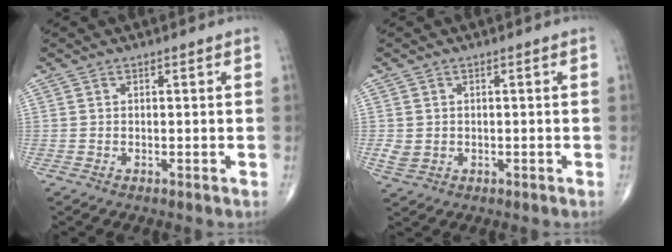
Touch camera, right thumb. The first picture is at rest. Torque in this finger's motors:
{"motor_torque": [-0.21, 0.22, -0.10, 0.00, -0.06]}